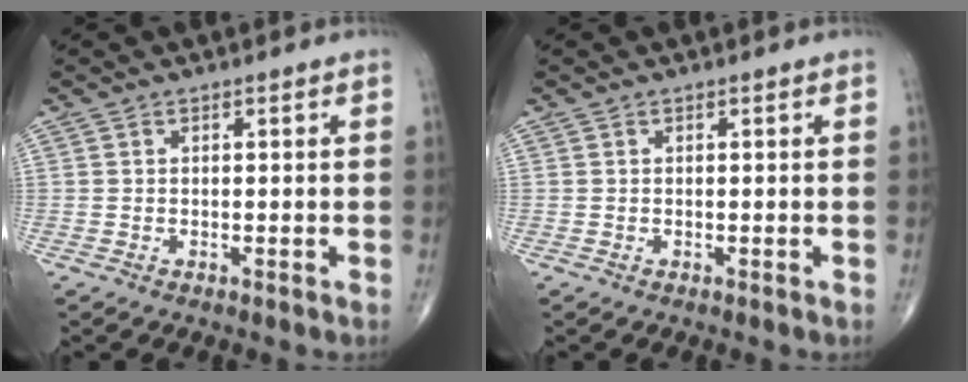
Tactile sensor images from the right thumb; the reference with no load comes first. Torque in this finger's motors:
{"motor_torque": [-0.10, -0.10, 0.01, 0.00, 0.00]}